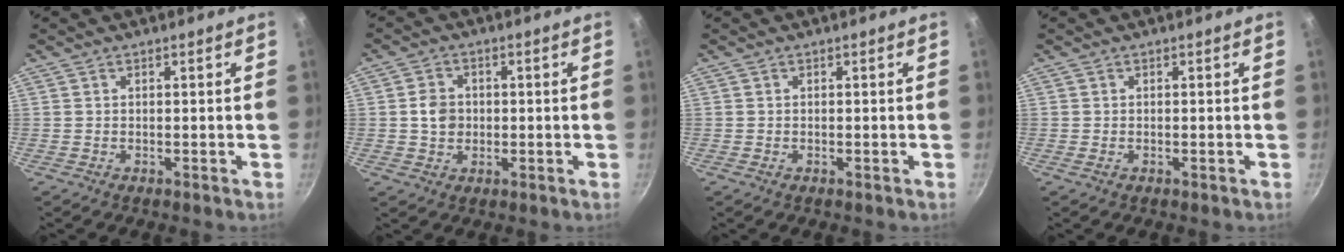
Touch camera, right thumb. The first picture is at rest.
{"total": 4.6, "force": [0.3, 3.8, 2.5], "torque": [-0.029, 0.003, 0.004]}
{"total": 0.0}
{"total": 0.6, "force": [-0.2, 0.2, 0.5], "torque": [-0.008, 0.000, -0.005]}